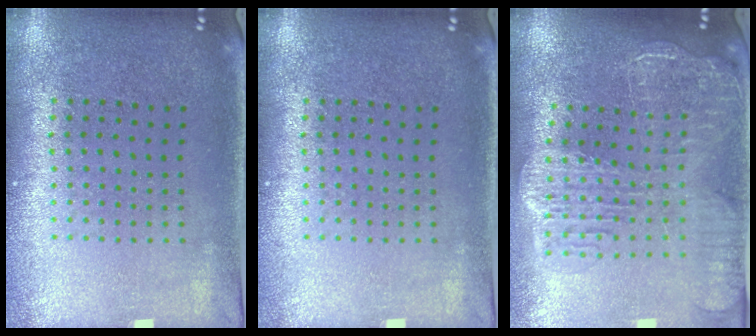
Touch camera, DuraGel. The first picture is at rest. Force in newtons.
{"total": 0.0}
{"total": 2.8, "press": 2.3, "slide": 1.5}